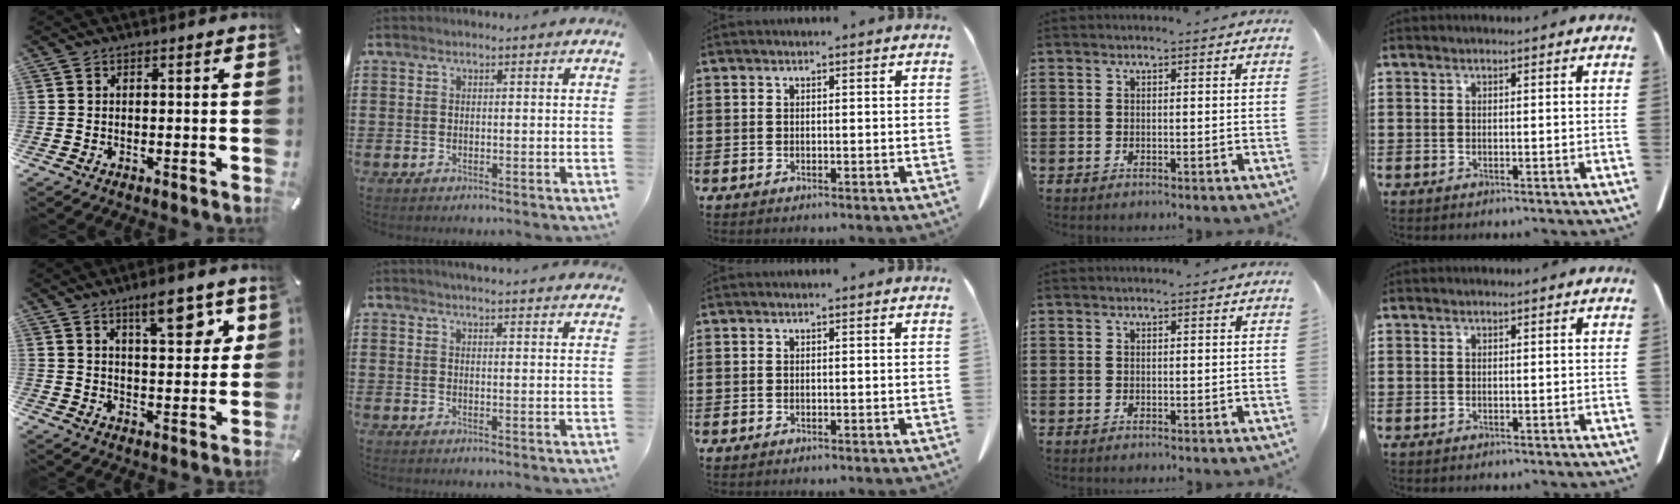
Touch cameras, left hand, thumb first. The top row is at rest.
{"thumb": {"total": 10.3, "force": [6.3, 3.8, 7.2], "torque": [-0.090, -0.036, 0.099]}, "index": {"total": 2.7, "force": [2.7, -0.5, 0.0], "torque": [-0.008, -0.012, 0.049]}}